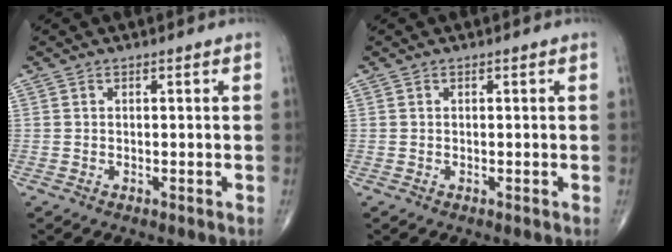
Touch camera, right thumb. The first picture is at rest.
{"total": 0.0}